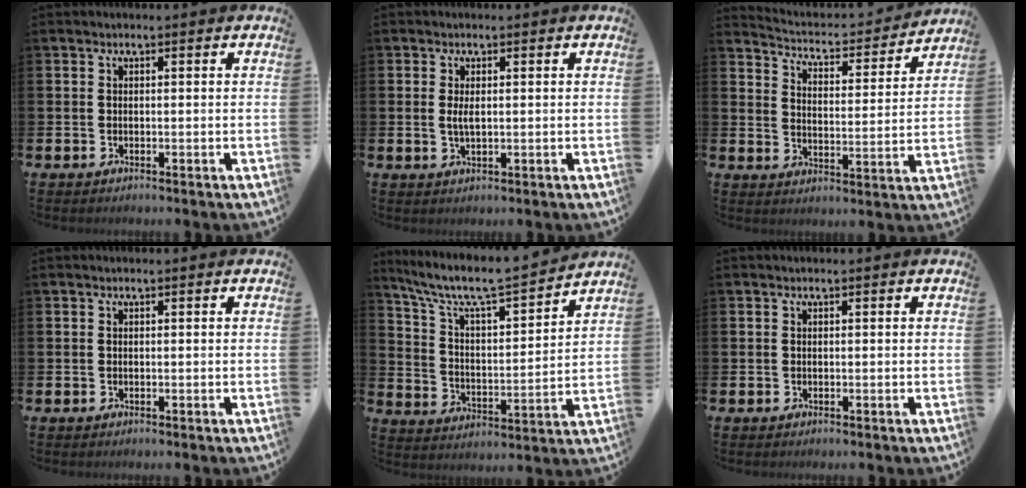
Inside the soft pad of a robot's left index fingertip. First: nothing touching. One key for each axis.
{"total": 2.1, "fx": 0.3, "fy": 0.8, "fz": 1.9, "tx": -0.037, "ty": 0.003, "tz": 0.004}
{"total": 4.2, "fx": 4.1, "fy": 0.9, "fz": 0.5, "tx": -0.038, "ty": -0.039, "tz": 0.063}
{"total": 0.0}
{"total": 8.2, "fx": 7.3, "fy": 1.2, "fz": 3.4, "tx": -0.103, "ty": -0.052, "tz": 0.121}
{"total": 0.0}